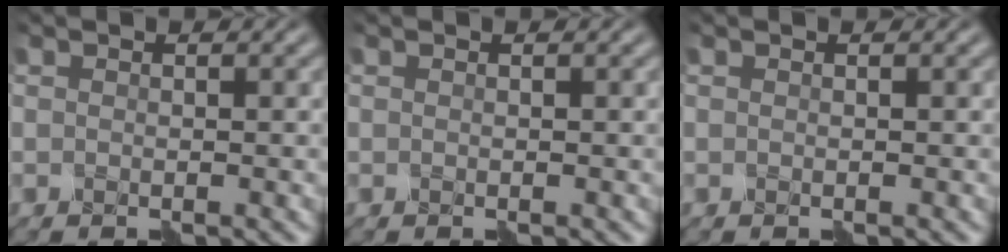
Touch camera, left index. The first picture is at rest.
{"total": 0.0}
{"total": 0.0}